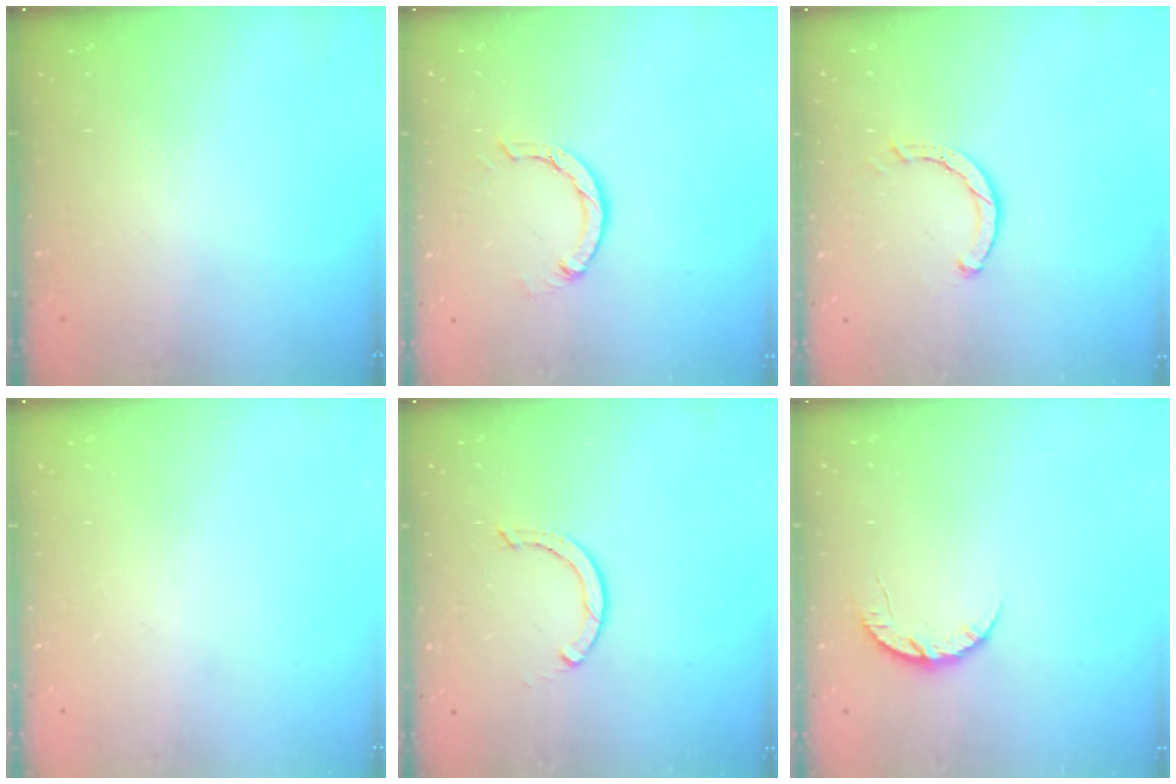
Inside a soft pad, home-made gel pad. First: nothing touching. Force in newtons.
{"total": 4.0, "press": 4.0, "slide": 0.4}
{"total": 1.6, "press": 1.6, "slide": 0.2}
{"total": 0.0}
{"total": 2.4, "press": 2.4, "slide": 0.0}
{"total": 6.1, "press": 6.1, "slide": 0.7}